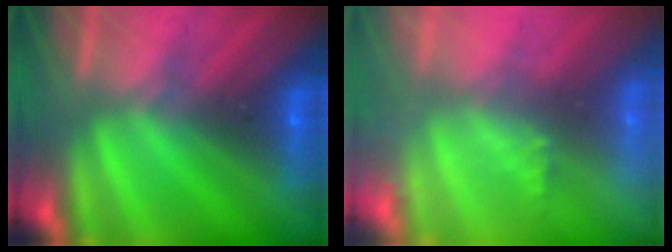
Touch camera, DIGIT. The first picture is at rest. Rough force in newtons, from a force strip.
{"total": 1.7}